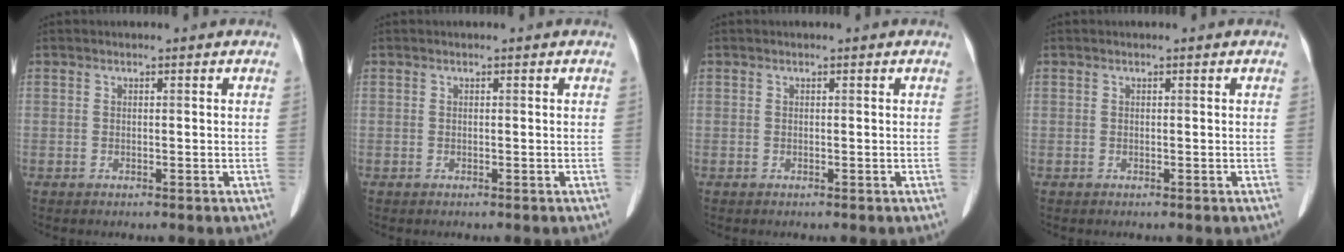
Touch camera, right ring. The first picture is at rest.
{"total": 0.0}
{"total": 0.0}
{"total": 0.0}